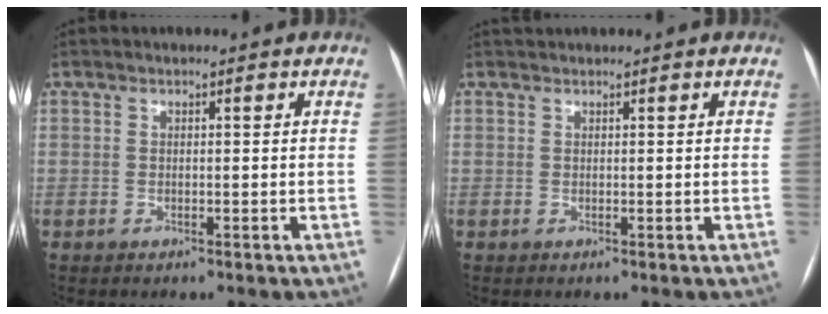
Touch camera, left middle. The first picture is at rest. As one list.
[{"total": 0.8, "force": [0.8, 0.1, 0.0], "torque": [-0.007, 0.017, 0.018]}]